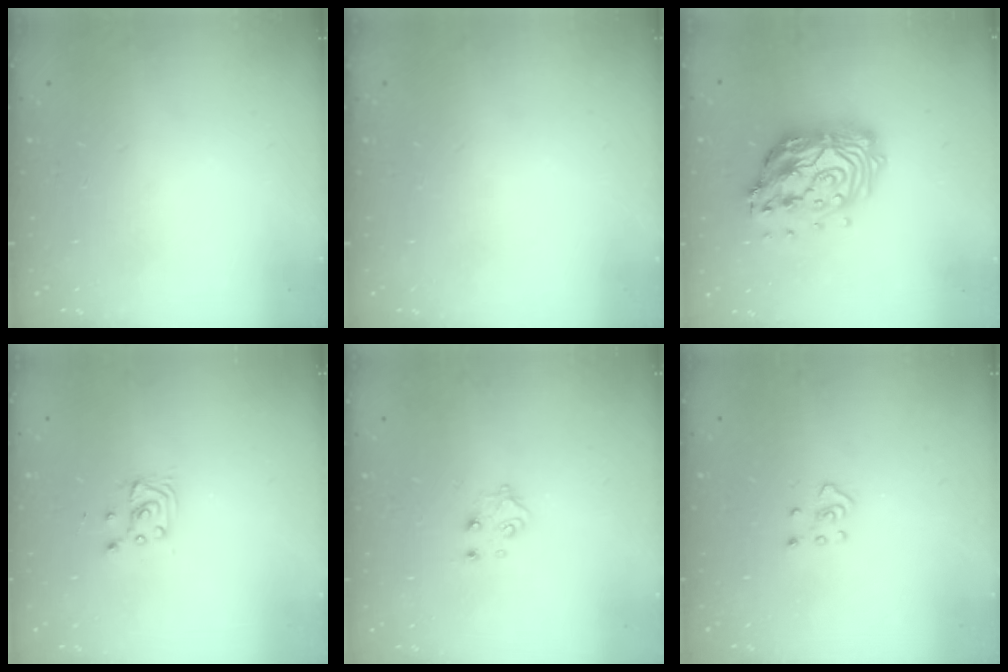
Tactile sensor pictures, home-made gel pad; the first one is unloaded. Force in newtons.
{"total": 0.0}
{"total": 17.1, "press": 17.0, "slide": 1.6}
{"total": 2.9, "press": 2.9, "slide": 0.4}
{"total": 5.5, "press": 5.5, "slide": 0.5}
{"total": 3.4, "press": 3.3, "slide": 0.6}